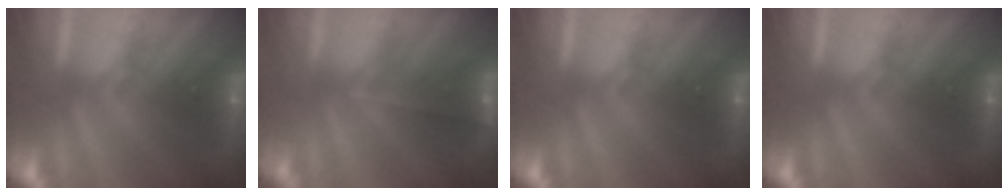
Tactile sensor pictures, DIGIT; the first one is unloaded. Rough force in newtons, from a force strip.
{"total": 1.8}
{"total": 0.0}
{"total": 0.0}